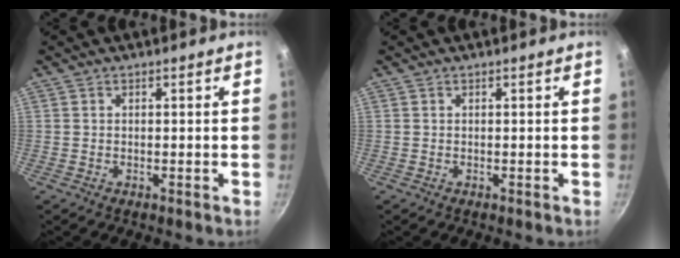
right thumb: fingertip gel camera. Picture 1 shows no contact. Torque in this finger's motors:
{"motor_torque": [-0.08, 0.25, 0.30, -0.20, -0.01]}